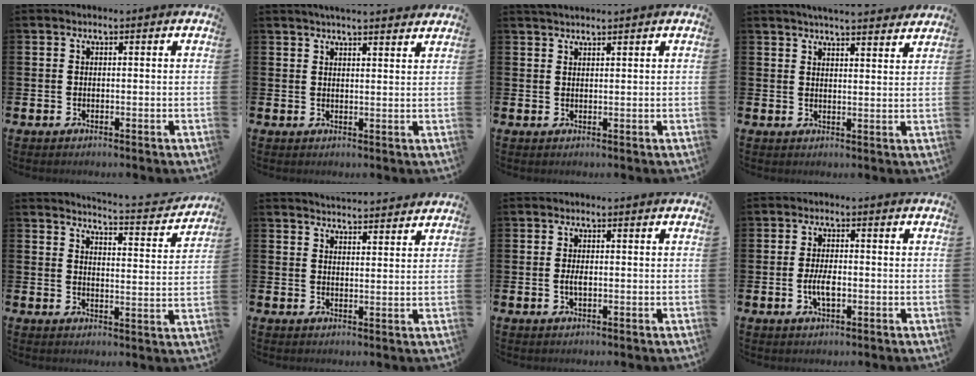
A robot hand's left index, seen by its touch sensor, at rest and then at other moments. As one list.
[{"total": 3.6, "force": [3.5, -0.1, 0.7], "torque": [-0.015, -0.014, 0.063]}, {"total": 1.6, "force": [1.6, 0.1, 0.2], "torque": [-0.005, 0.000, 0.029]}, {"total": 4.6, "force": [4.5, -0.1, 0.8], "torque": [-0.018, -0.022, 0.081]}, {"total": 4.2, "force": [4.2, -0.3, 0.5], "torque": [-0.010, -0.045, 0.064]}, {"total": 4.1, "force": [4.1, 0.0, -0.1], "torque": [0.000, -0.027, 0.074]}, {"total": 1.6, "force": [-0.1, 0.7, 1.4], "torque": [-0.020, -0.001, -0.004]}, {"total": 3.4, "force": [-0.6, 1.4, 3.0], "torque": [-0.046, -0.007, -0.016]}]